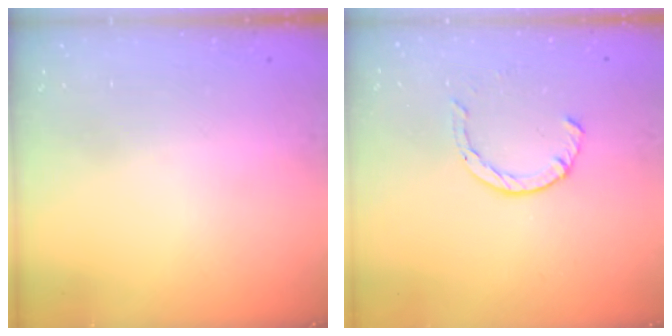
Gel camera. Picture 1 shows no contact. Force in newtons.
{"total": 2.4, "press": 2.4, "slide": 0.2}